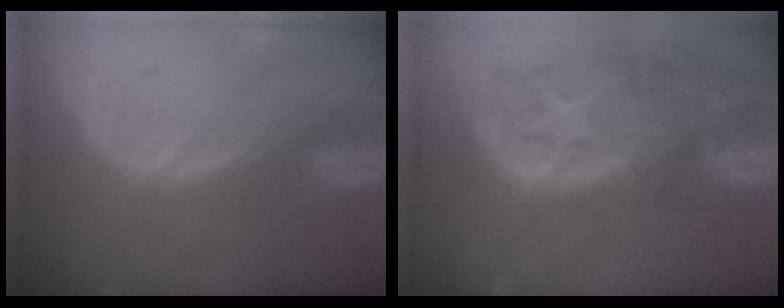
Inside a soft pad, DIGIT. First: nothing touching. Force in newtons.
{"total": 13.9, "press": 11.1, "slide": 8.3}